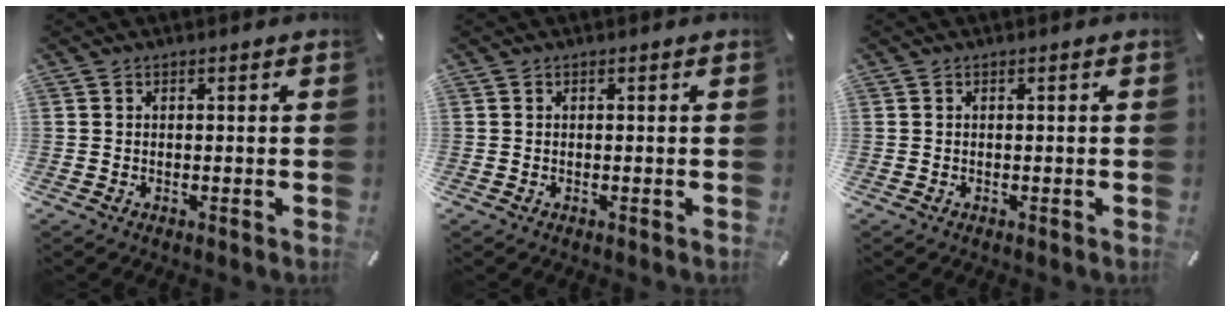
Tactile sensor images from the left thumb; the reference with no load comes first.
{"total": 0.0}
{"total": 0.0}